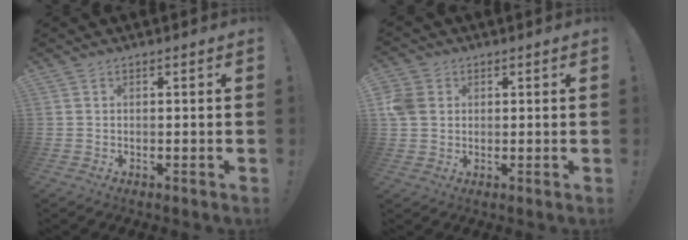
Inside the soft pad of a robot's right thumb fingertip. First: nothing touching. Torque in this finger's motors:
{"motor_torque": [0.05, 0.05, 0.29, 0.21, 0.05]}